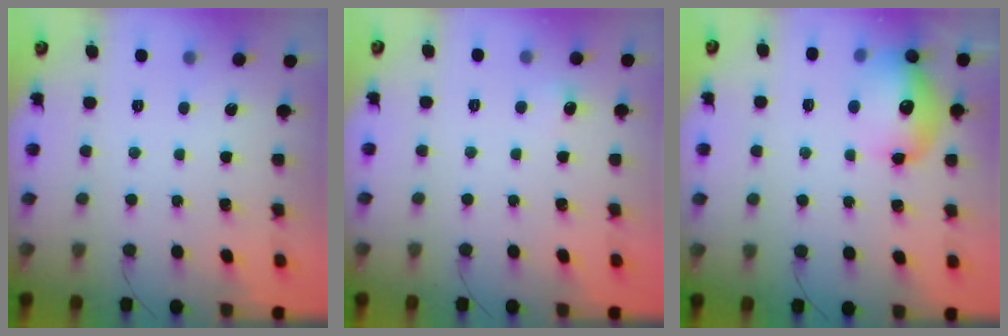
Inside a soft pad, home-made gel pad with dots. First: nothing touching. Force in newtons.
{"total": 4.6, "press": 4.3, "slide": 1.4}
{"total": 14.4, "press": 14.2, "slide": 2.3}